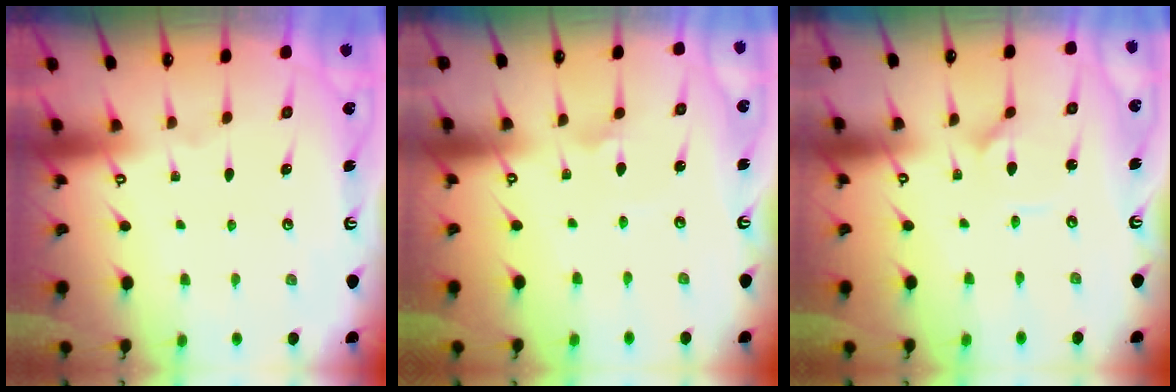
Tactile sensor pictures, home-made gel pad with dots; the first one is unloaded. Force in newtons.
{"total": 1.7, "press": 1.7, "slide": 0.4}
{"total": 1.6, "press": 1.6, "slide": 0.1}